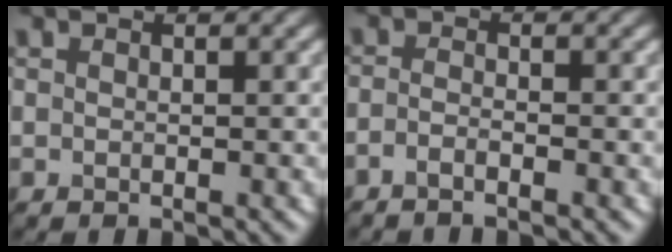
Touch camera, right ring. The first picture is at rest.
{"total": 1.4, "force": [-1.0, 0.3, 0.9], "torque": [-0.017, -0.005, -0.025]}